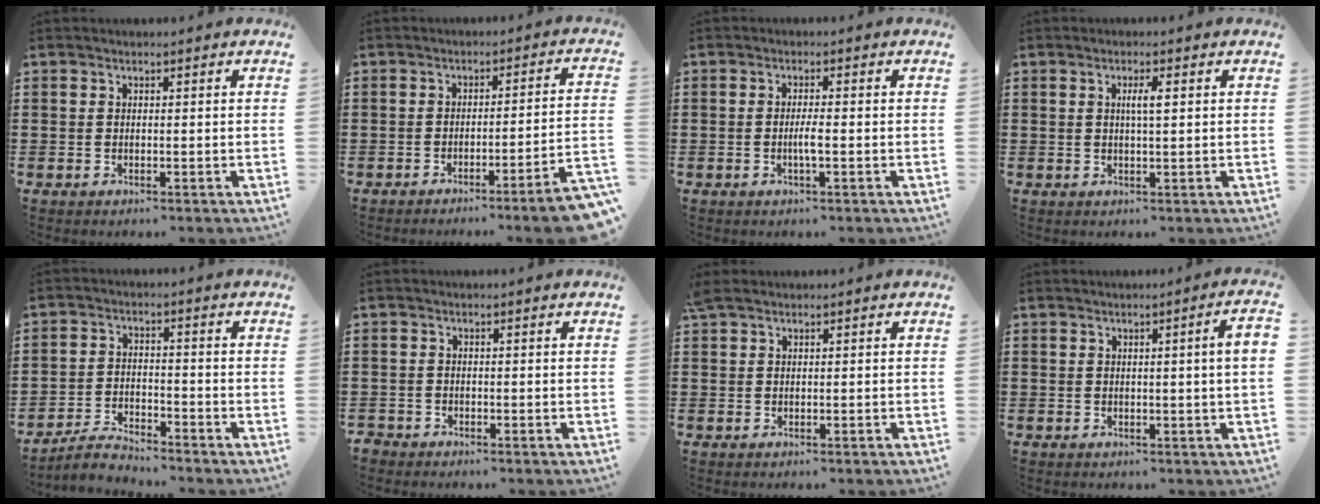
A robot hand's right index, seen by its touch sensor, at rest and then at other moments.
{"total": 5.3, "force": [-3.9, -0.7, 3.5], "torque": [-0.061, -0.021, -0.078]}
{"total": 2.3, "force": [-0.7, 0.1, 2.2], "torque": [-0.047, -0.003, -0.015]}
{"total": 2.4, "force": [0.6, 0.3, 2.3], "torque": [-0.045, 0.003, 0.007]}
{"total": 3.7, "force": [-3.7, 0.4, 0.6], "torque": [-0.022, 0.004, -0.077]}
{"total": 1.6, "force": [-1.6, 0.4, -0.1], "torque": [-0.002, 0.000, -0.036]}
{"total": 0.5, "force": [0.0, -0.1, 0.5], "torque": [-0.011, -0.004, 0.000]}
{"total": 2.5, "force": [0.2, -0.4, 2.5], "torque": [-0.040, -0.005, 0.000]}